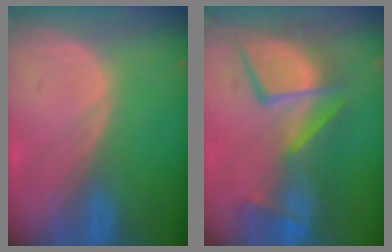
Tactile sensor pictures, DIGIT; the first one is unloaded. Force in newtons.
{"total": 10.8, "press": 10.2, "slide": 3.5}